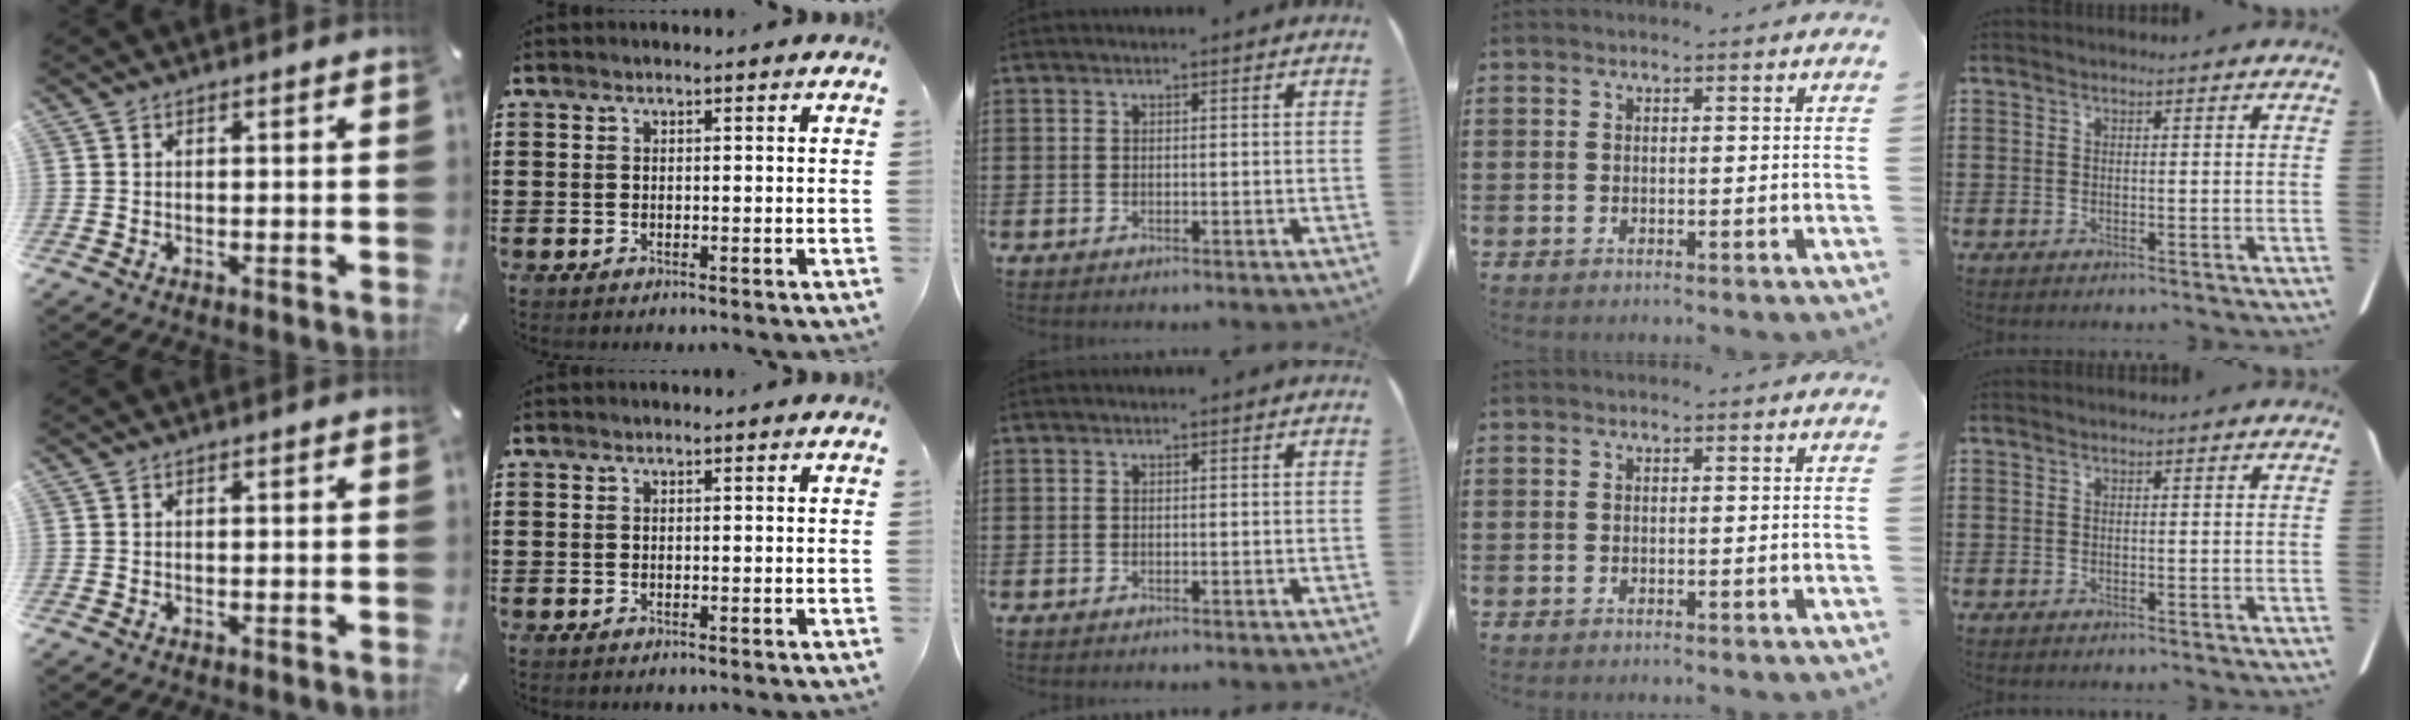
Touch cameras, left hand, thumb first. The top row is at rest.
{}